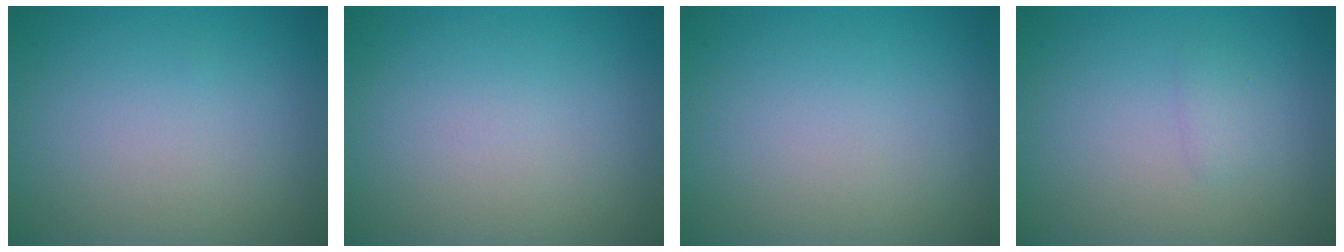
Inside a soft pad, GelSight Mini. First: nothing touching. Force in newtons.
{"total": 0.0}
{"total": 0.0}
{"total": 0.9, "press": 0.9, "slide": 0.1}